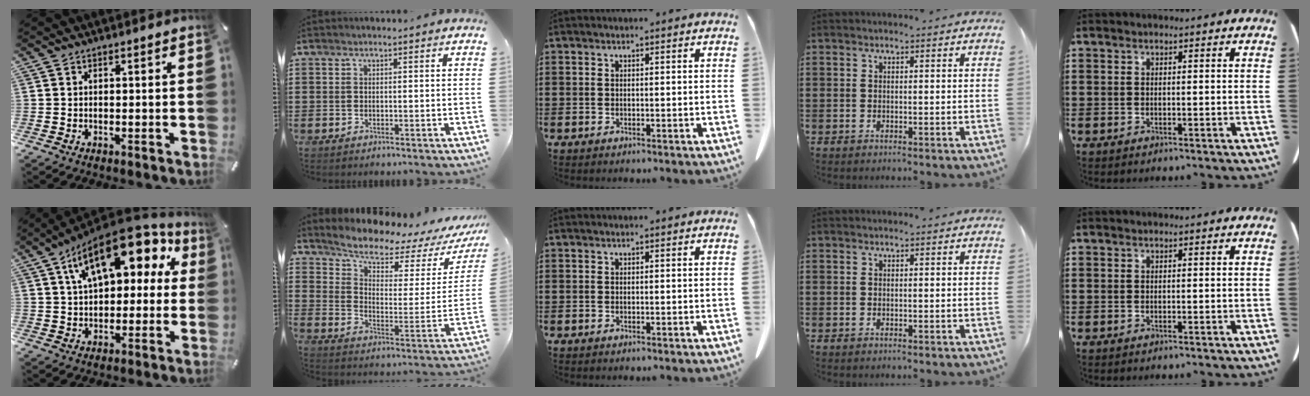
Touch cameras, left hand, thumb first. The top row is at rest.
{"thumb": {"total": 17.6, "force": [8.7, 9.1, 12.3], "torque": [-0.207, -0.039, 0.147]}, "index": {"total": 6.6, "force": [5.9, 1.6, 2.6], "torque": [-0.075, -0.045, 0.098]}}